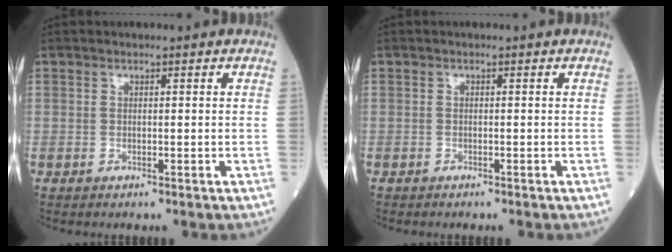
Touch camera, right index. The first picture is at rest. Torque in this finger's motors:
{"motor_torque": [-0.50, -0.09, 0.01, -0.01]}